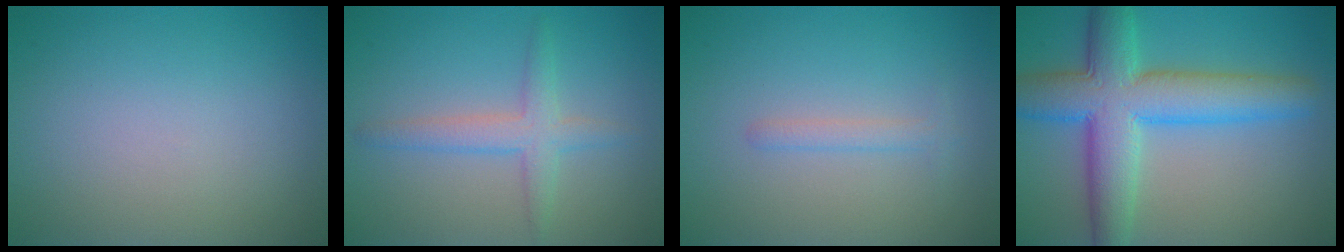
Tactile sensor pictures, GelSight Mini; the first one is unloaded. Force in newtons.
{"total": 2.7, "press": 2.7, "slide": 0.2}
{"total": 1.2, "press": 1.2, "slide": 0.1}
{"total": 8.8, "press": 8.8, "slide": 0.2}